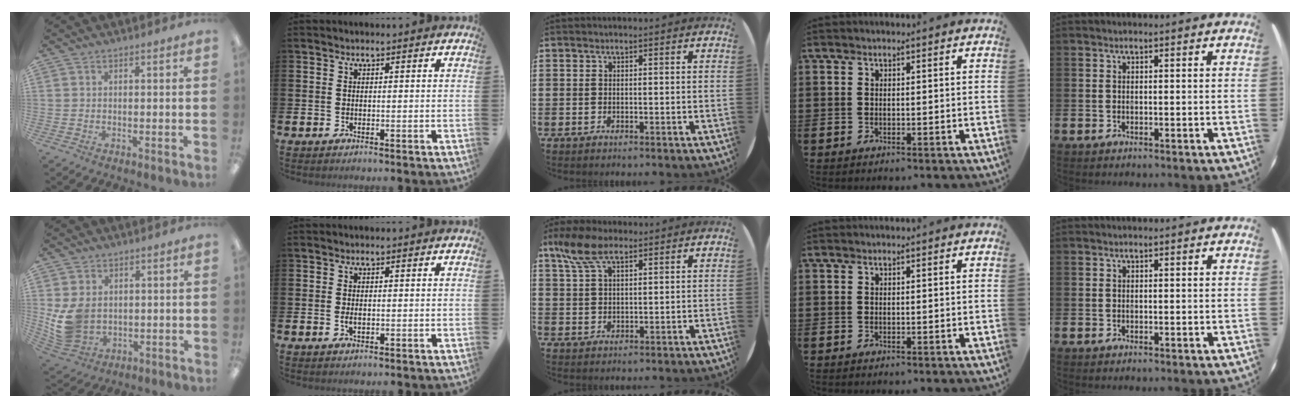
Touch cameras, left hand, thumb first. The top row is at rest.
{"thumb": {"total": 9.9, "force": [0.7, 8.0, 5.8], "torque": [-0.147, 0.004, 0.016]}, "index": {"total": 1.3, "force": [-0.1, 0.6, 1.1], "torque": [-0.025, 0.004, -0.002]}, "middle": {"total": 6.3, "force": [4.0, 2.6, 4.0], "torque": [-0.089, 0.004, 0.074]}}